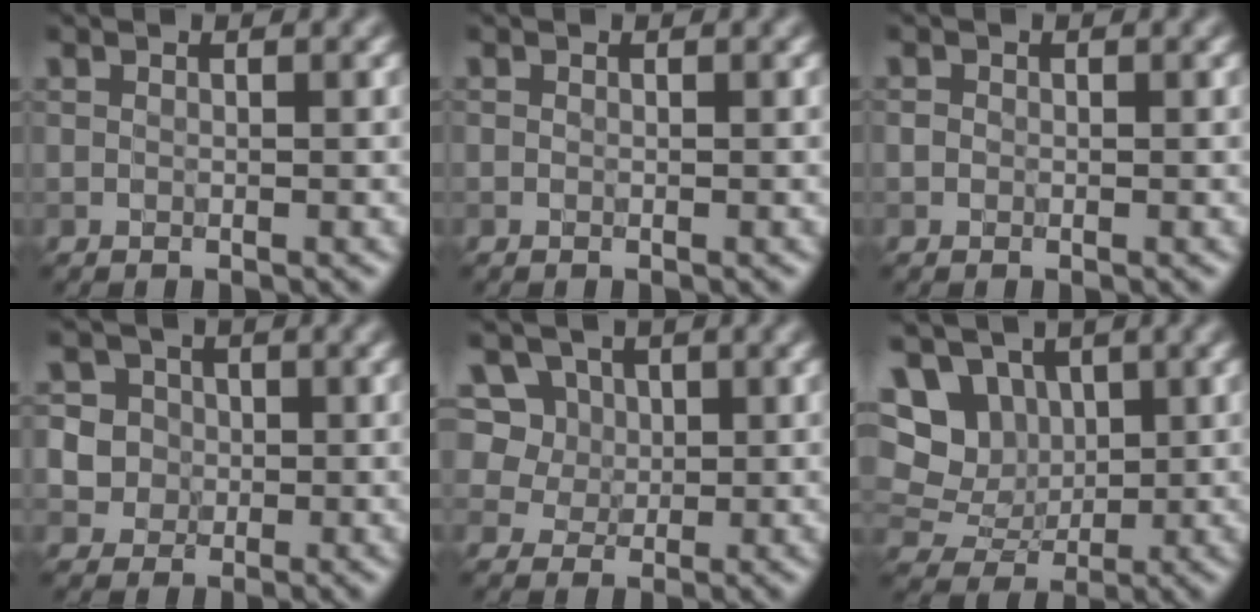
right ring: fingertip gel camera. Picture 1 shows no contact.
{"total": 0.0}
{"total": 0.5, "force": [-0.1, 0.5, 0.2], "torque": [-0.001, -0.003, -0.004]}
{"total": 7.7, "force": [1.1, 7.2, 2.6], "torque": [-0.057, 0.032, 0.002]}
{"total": 9.1, "force": [4.7, 6.8, 3.9], "torque": [-0.073, 0.018, 0.062]}
{"total": 8.9, "force": [3.3, 6.9, 4.5], "torque": [-0.083, 0.014, 0.052]}